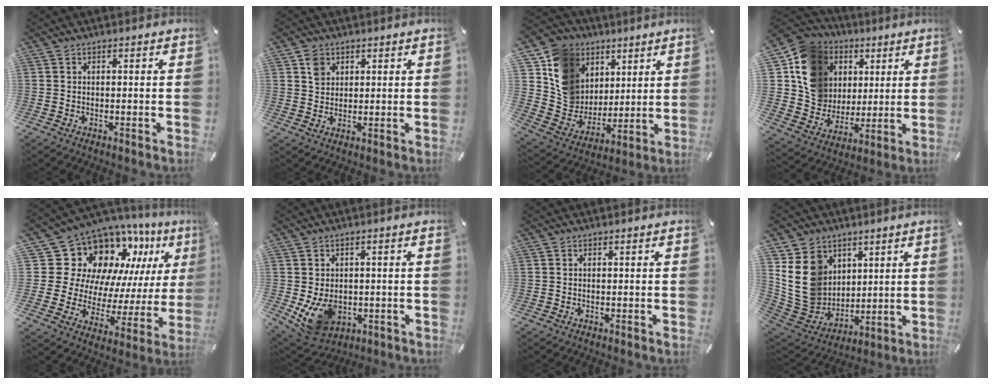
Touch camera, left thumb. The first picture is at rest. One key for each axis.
{"total": 3.9, "fx": 1.8, "fy": 3.3, "fz": 0.8, "tx": -0.008, "ty": -0.001, "tz": 0.030}
{"total": 14.3, "fx": 5.3, "fy": 12.8, "fz": 3.4, "tx": -0.062, "ty": -0.027, "tz": 0.112}
{"total": 15.1, "fx": 4.3, "fy": 13.7, "fz": 4.6, "tx": -0.074, "ty": -0.013, "tz": 0.090}
{"total": 17.7, "fx": 11.7, "fy": 11.9, "fz": 5.8, "tx": -0.102, "ty": -0.118, "tz": 0.234}
{"total": 9.7, "fx": -1.7, "fy": 7.5, "fz": 6.0, "tx": -0.114, "ty": -0.001, "tz": -0.026}
{"total": 0.0}
{"total": 14.3, "fx": 4.4, "fy": 12.4, "fz": 5.5, "tx": -0.123, "ty": -0.024, "tz": 0.093}